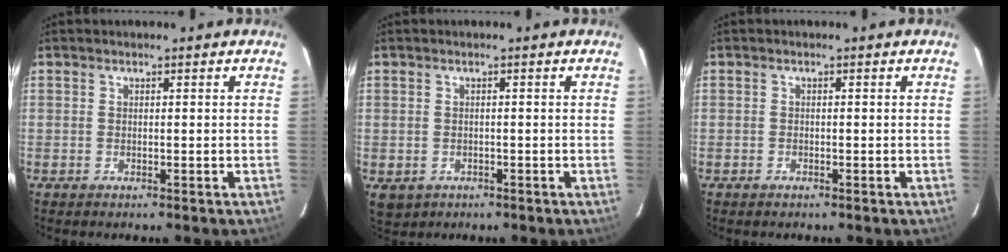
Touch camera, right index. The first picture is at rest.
{"total": 5.5, "force": [-2.4, 4.7, 1.6], "torque": [-0.039, 0.000, -0.027]}
{"total": 0.9, "force": [-0.6, 0.5, 0.4], "torque": [-0.014, 0.000, -0.007]}